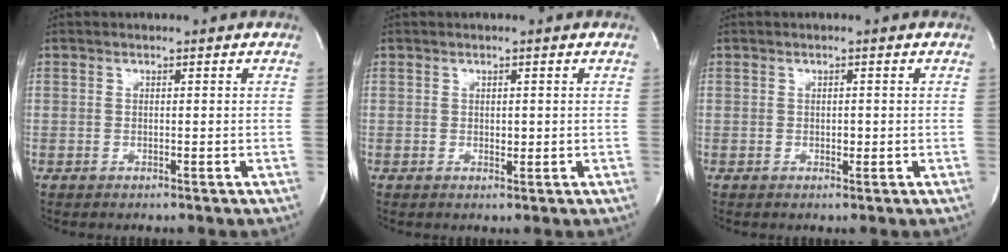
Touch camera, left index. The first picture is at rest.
{"total": 0.8, "force": [-0.1, 0.5, 0.6], "torque": [-0.006, -0.003, -0.001]}
{"total": 0.8, "force": [-0.3, 0.5, 0.6], "torque": [-0.006, -0.002, -0.005]}